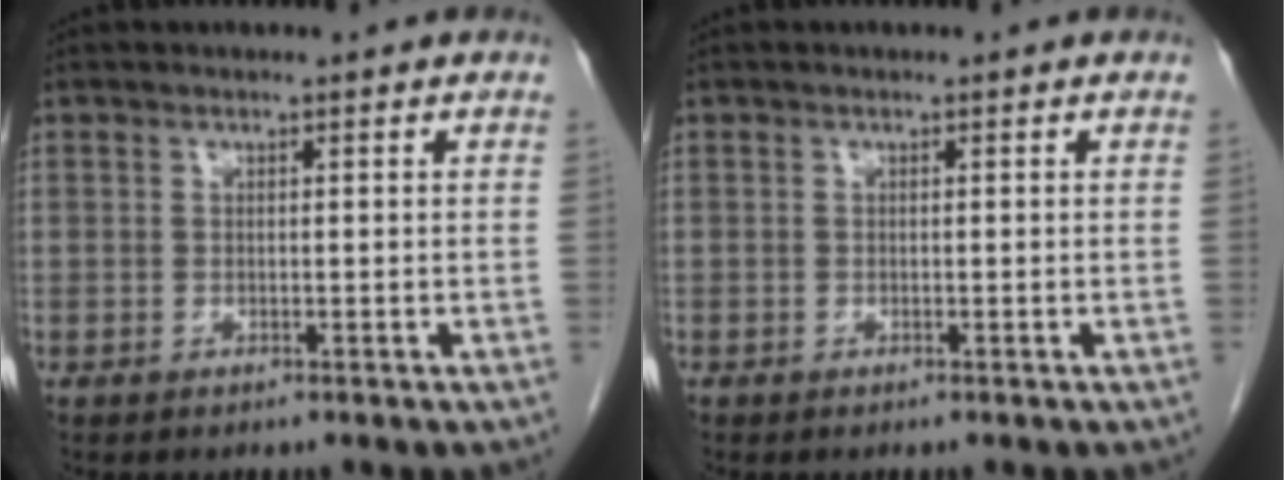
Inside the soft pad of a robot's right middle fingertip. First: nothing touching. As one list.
[{"total": 0.0}]